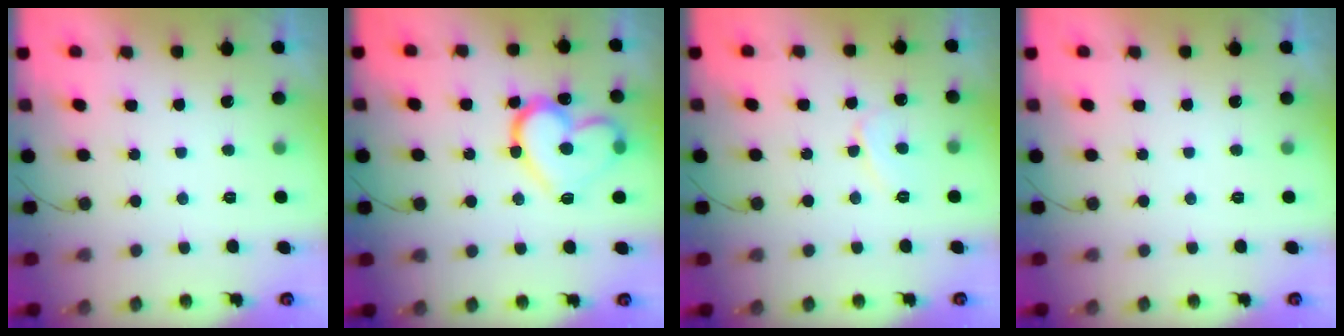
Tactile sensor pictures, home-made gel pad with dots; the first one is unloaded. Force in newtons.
{"total": 17.2, "press": 17.2, "slide": 1.0}
{"total": 5.6, "press": 5.5, "slide": 0.8}
{"total": 0.0}